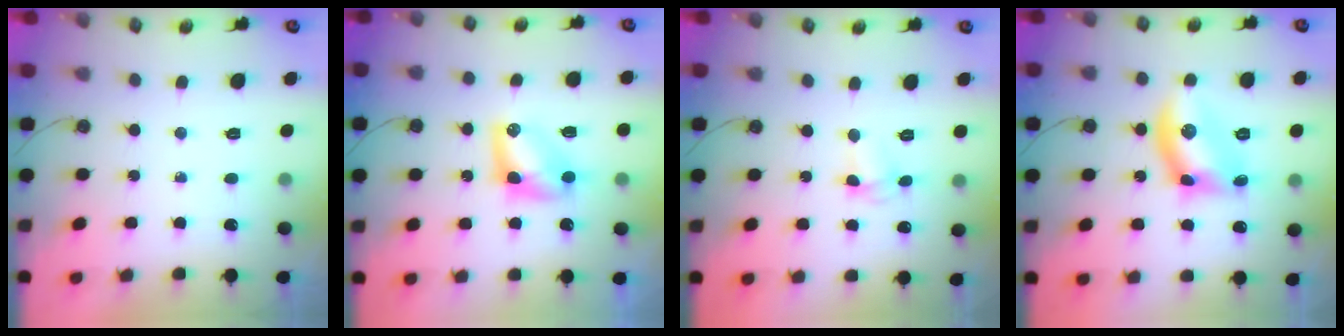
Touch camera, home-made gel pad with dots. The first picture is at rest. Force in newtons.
{"total": 7.6, "press": 7.6, "slide": 0.8}
{"total": 3.0, "press": 2.9, "slide": 0.5}
{"total": 10.3, "press": 10.3, "slide": 0.2}